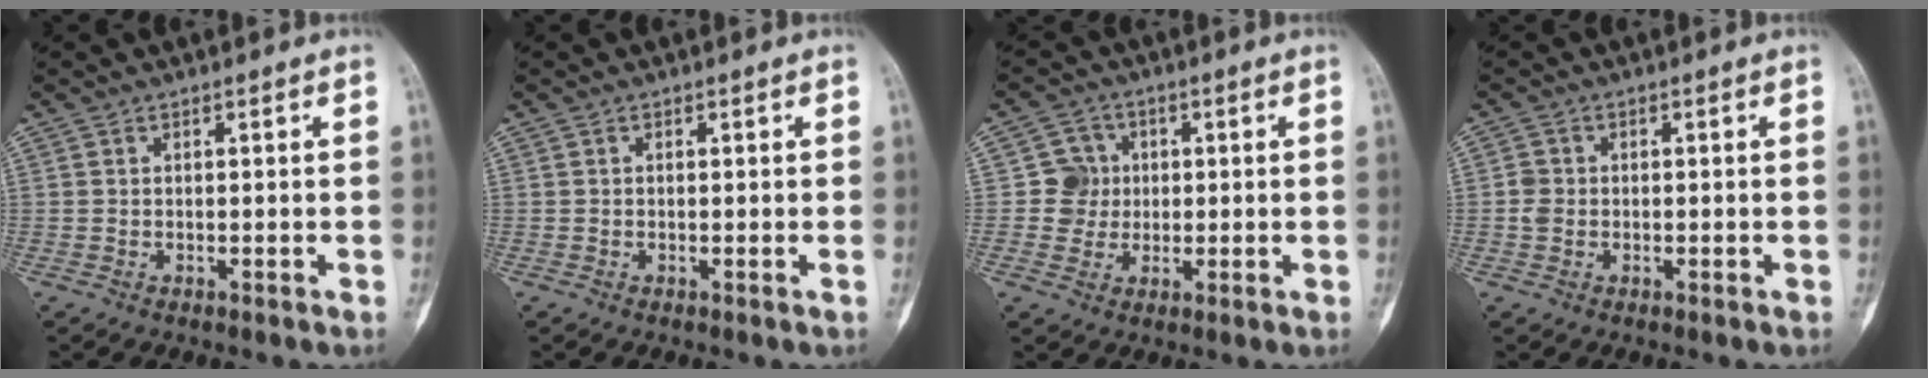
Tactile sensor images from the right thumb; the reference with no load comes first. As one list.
[{"total": 0.0}, {"total": 5.5, "force": [0.4, 5.5, 0.7], "torque": [0.029, 0.011, 0.001]}, {"total": 2.3, "force": [-0.2, 2.1, 1.0], "torque": [-0.015, 0.006, -0.004]}]